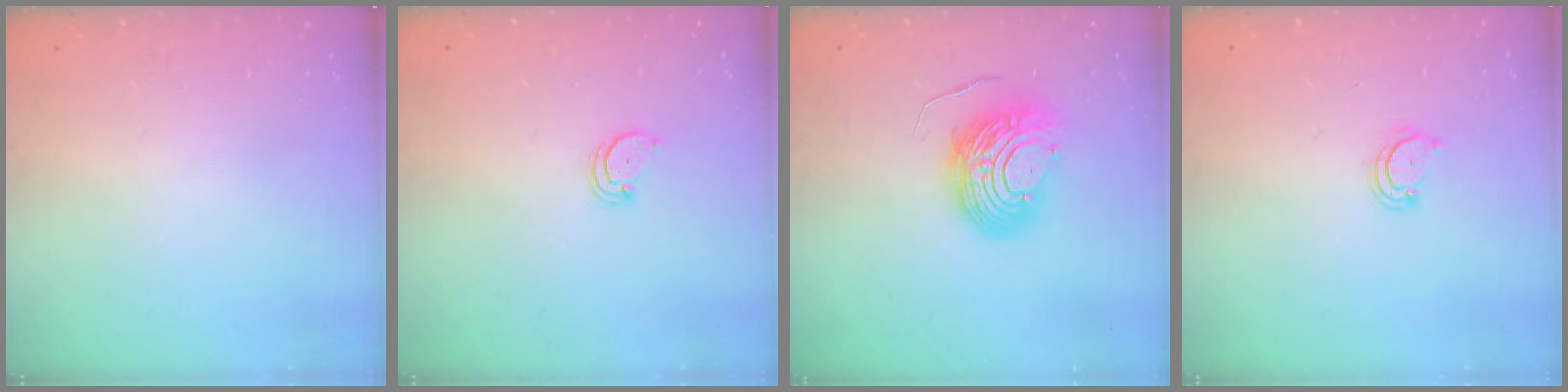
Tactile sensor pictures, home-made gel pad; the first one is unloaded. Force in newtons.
{"total": 1.5, "press": 1.5, "slide": 0.2}
{"total": 10.4, "press": 10.3, "slide": 1.1}
{"total": 4.1, "press": 4.0, "slide": 0.4}